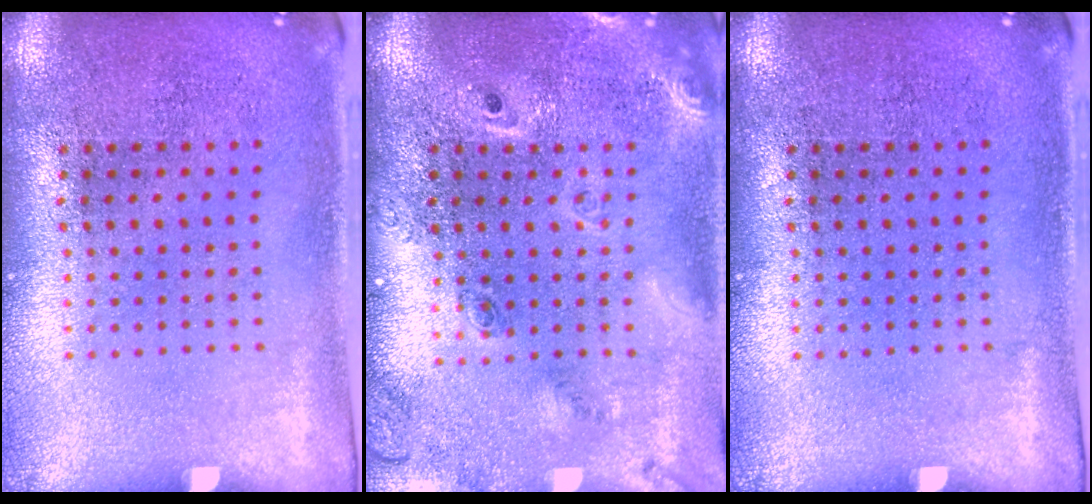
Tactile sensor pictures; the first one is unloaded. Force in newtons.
{"total": 2.3, "press": 1.8, "slide": 1.3}
{"total": 0.0}